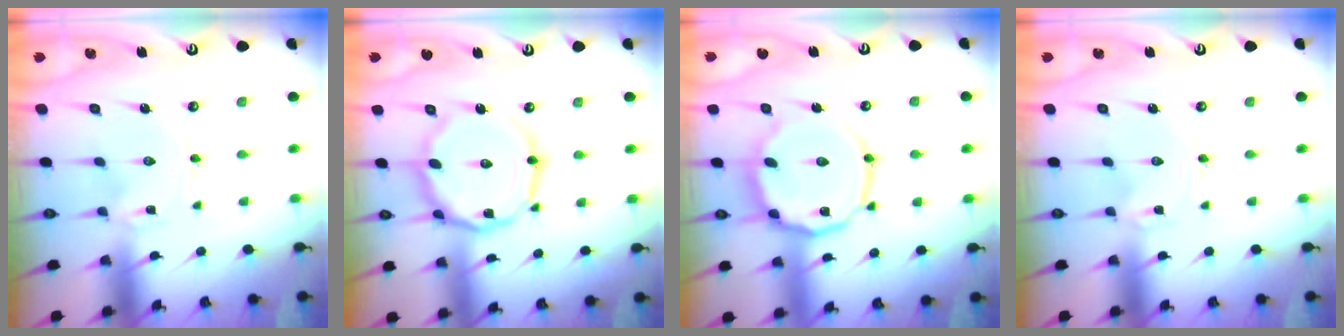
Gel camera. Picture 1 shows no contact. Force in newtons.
{"total": 15.9, "press": 15.8, "slide": 1.1}
{"total": 12.2, "press": 12.1, "slide": 1.0}
{"total": 0.0}